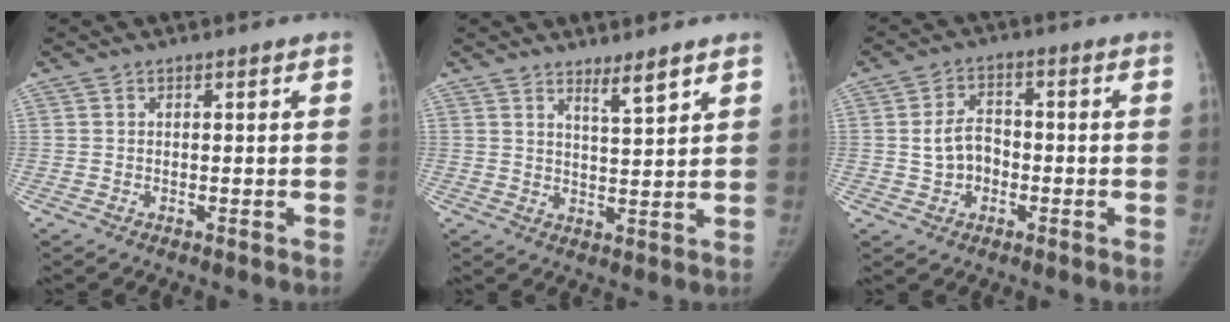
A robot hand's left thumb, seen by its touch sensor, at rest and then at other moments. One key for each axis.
{"total": 4.0, "fx": 3.2, "fy": 0.3, "fz": 2.5, "tx": -0.039, "ty": -0.034, "tz": 0.055}
{"total": 5.9, "fx": -0.9, "fy": 4.6, "fz": 3.6, "tx": -0.049, "ty": 0.021, "tz": -0.019}